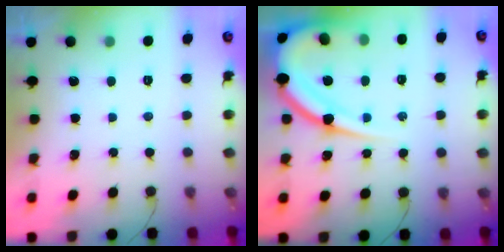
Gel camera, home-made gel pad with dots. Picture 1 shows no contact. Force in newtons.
{"total": 17.5, "press": 17.4, "slide": 1.8}